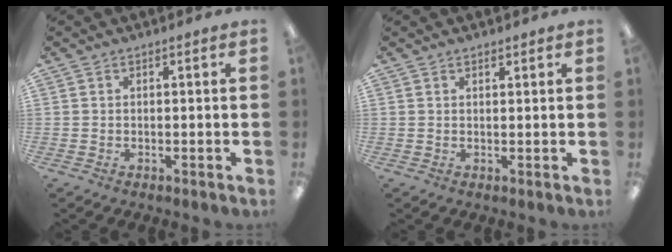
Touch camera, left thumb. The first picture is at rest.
{"total": 1.1, "force": [0.9, 0.3, 0.4], "torque": [-0.008, 0.000, 0.017]}